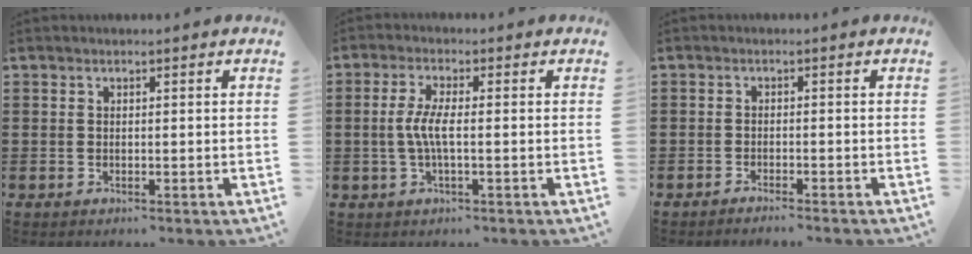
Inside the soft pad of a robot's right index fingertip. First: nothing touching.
{"total": 4.1, "force": [-0.6, 0.7, 4.0], "torque": [-0.094, -0.007, -0.021]}
{"total": 1.5, "force": [-1.4, -0.4, 0.1], "torque": [-0.001, 0.002, -0.028]}